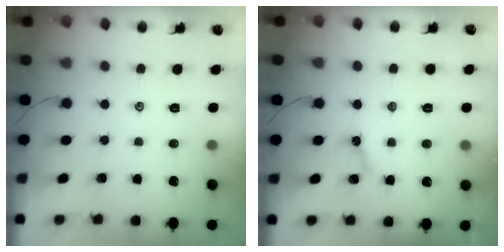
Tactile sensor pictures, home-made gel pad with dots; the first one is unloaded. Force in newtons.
{"total": 3.5, "press": 3.5, "slide": 0.2}